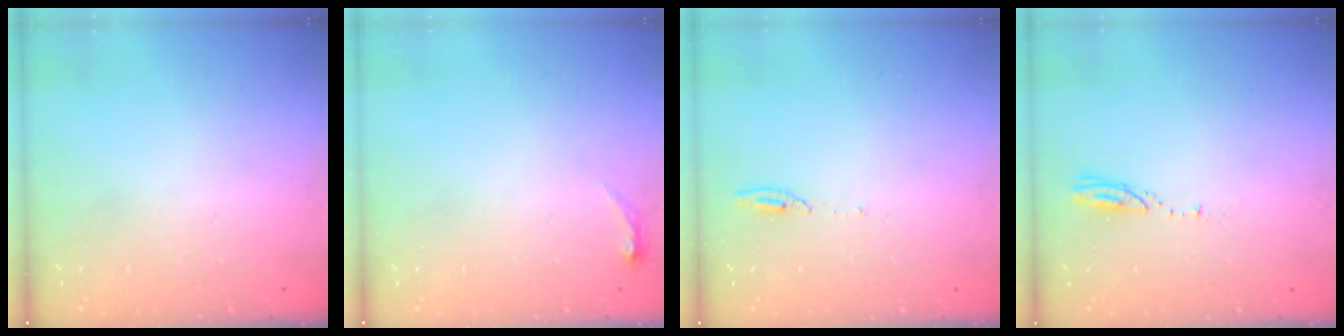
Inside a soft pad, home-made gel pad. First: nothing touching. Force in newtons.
{"total": 3.8, "press": 3.5, "slide": 1.6}
{"total": 4.1, "press": 4.0, "slide": 0.7}
{"total": 3.0, "press": 3.0, "slide": 0.2}